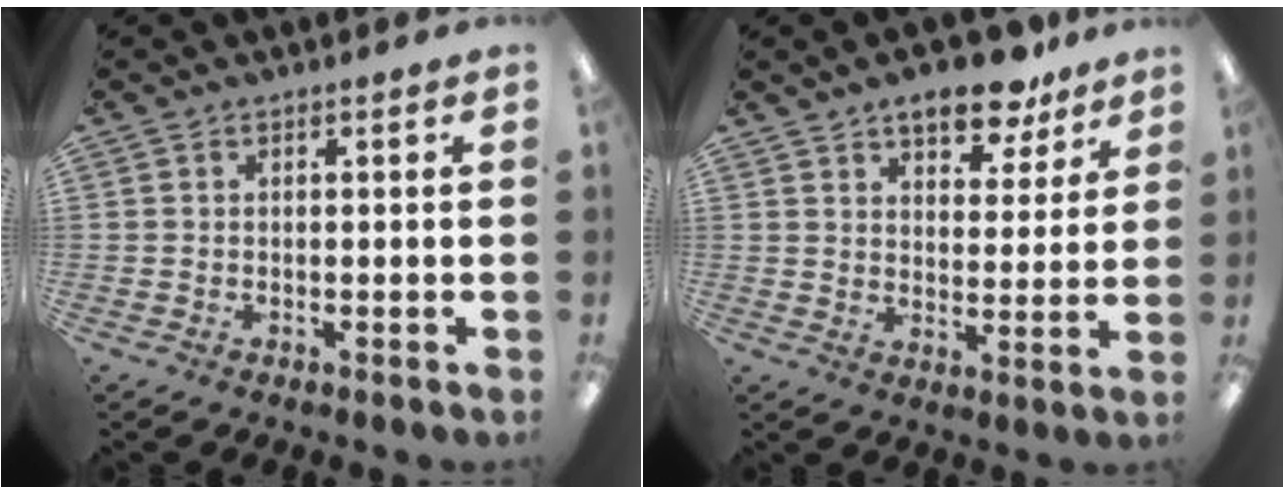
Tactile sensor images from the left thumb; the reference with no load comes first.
{"total": 10.1, "force": [7.8, 4.1, 5.0], "torque": [-0.056, -0.044, 0.132]}